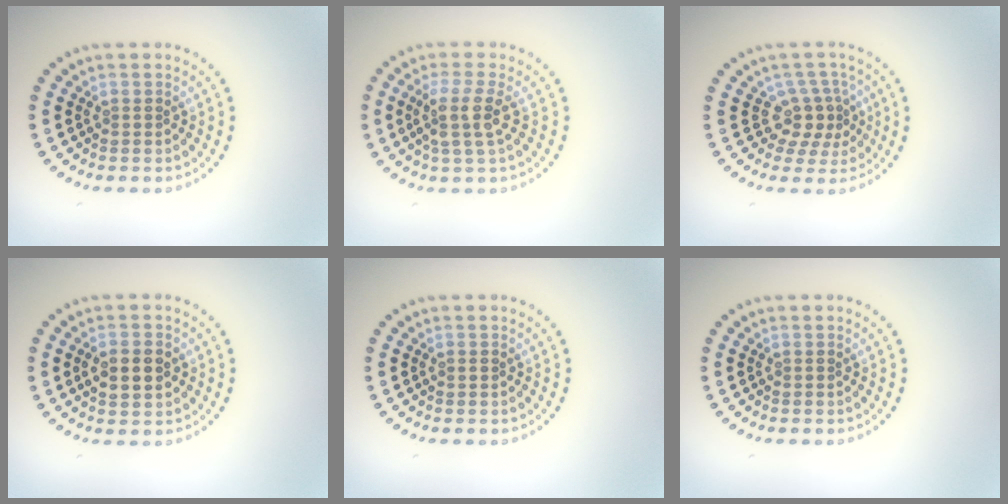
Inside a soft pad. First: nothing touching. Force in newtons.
{"total": 3.1, "press": 2.4, "slide": 1.9}
{"total": 3.0, "press": 2.2, "slide": 2.1}
{"total": 3.7, "press": 3.7, "slide": 0.3}
{"total": 0.5, "press": 0.5, "slide": 0.1}
{"total": 0.0}